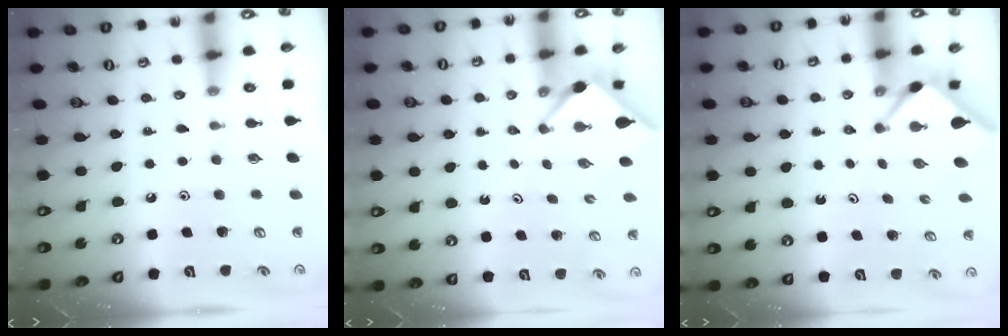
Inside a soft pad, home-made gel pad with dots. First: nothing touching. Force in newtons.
{"total": 2.5, "press": 2.5, "slide": 0.3}
{"total": 2.4, "press": 2.4, "slide": 0.3}